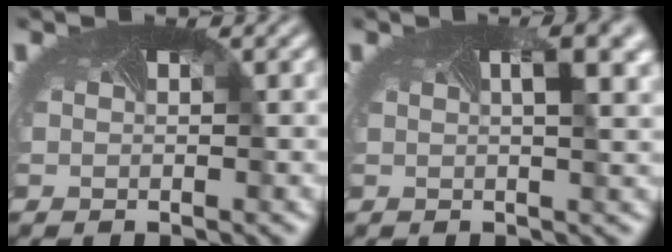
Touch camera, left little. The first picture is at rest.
{"total": 4.4, "force": [1.6, 1.4, 3.8], "torque": [-0.040, 0.005, 0.015]}